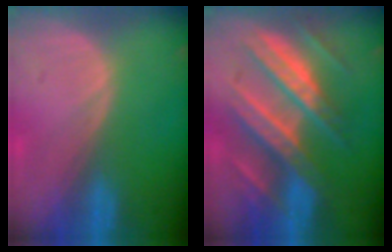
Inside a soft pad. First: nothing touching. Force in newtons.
{"total": 11.1, "press": 11.0, "slide": 1.0}